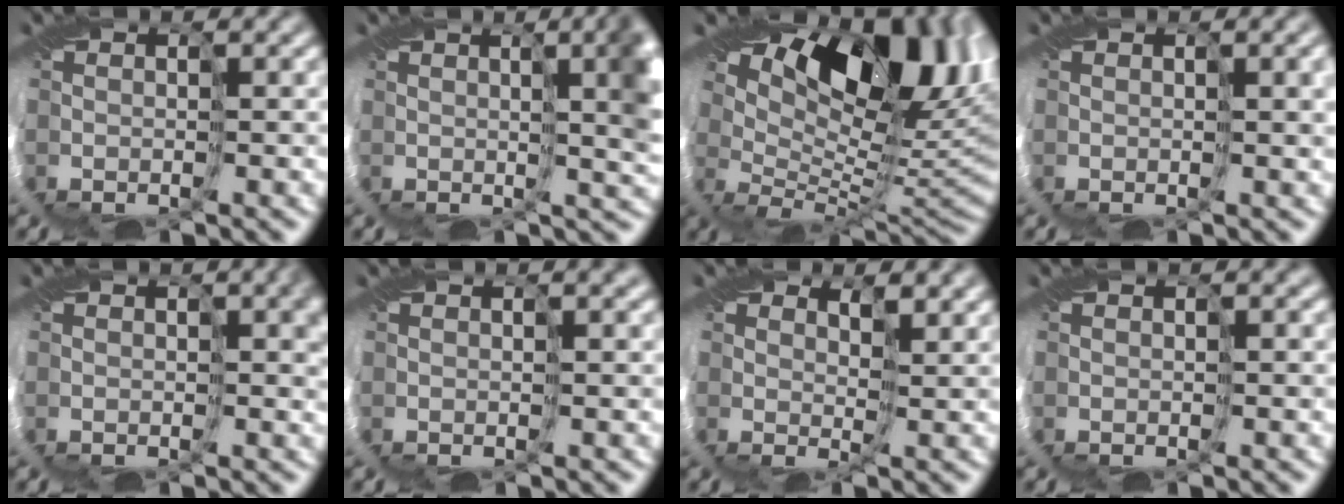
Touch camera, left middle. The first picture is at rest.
{"total": 7.1, "force": [1.8, 1.8, 6.6], "torque": [-0.062, 0.015, 0.025]}
{"total": 12.5, "force": [7.1, 5.1, 8.9], "torque": [-0.119, 0.014, 0.122]}
{"total": 2.9, "force": [1.2, 0.6, 2.6], "torque": [-0.043, 0.002, 0.022]}
{"total": 3.5, "force": [1.1, 1.5, 3.0], "torque": [-0.044, 0.001, 0.019]}
{"total": 1.8, "force": [1.3, 0.1, 1.2], "torque": [-0.018, 0.008, 0.023]}
{"total": 1.7, "force": [1.7, -0.1, 0.4], "torque": [-0.007, 0.004, 0.027]}
{"total": 0.5, "force": [0.3, 0.0, 0.5], "torque": [-0.008, 0.004, 0.004]}